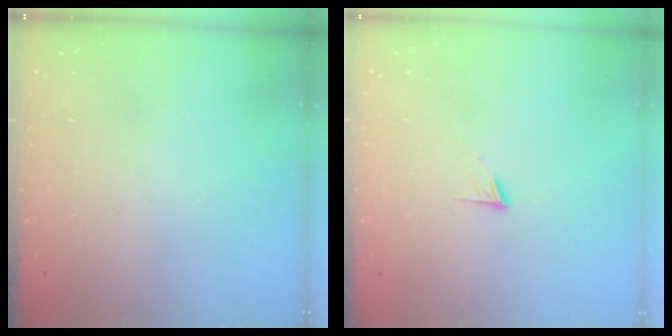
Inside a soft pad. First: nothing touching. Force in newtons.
{"total": 5.1, "press": 5.1, "slide": 0.6}